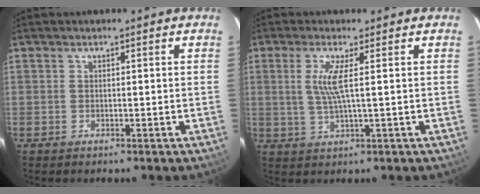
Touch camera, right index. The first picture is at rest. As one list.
[{"total": 4.6, "force": [0.9, -0.3, 4.5], "torque": [-0.091, -0.005, 0.020]}]